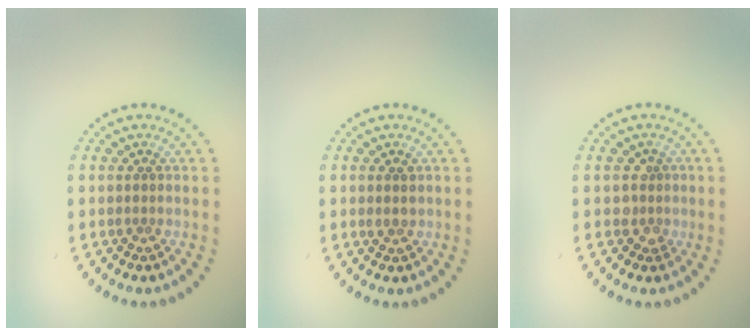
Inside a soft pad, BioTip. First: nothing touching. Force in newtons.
{"total": 1.0, "press": 1.0, "slide": 0.2}
{"total": 1.5, "press": 1.2, "slide": 0.9}